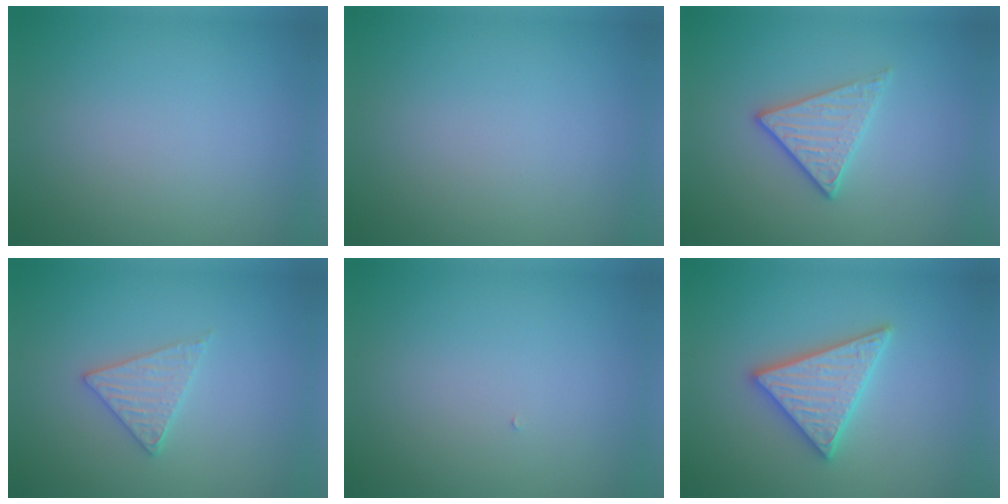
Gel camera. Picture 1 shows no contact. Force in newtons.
{"total": 0.0}
{"total": 2.9, "press": 2.6, "slide": 1.2}
{"total": 2.4, "press": 2.4, "slide": 0.3}
{"total": 0.0}
{"total": 4.7, "press": 4.7, "slide": 0.6}